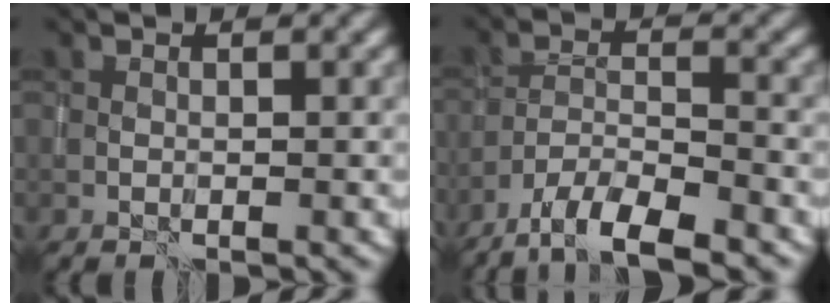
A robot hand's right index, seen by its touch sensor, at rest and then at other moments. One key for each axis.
{"total": 8.1, "fx": -6.6, "fy": 2.3, "fz": 4.0, "tx": -0.059, "ty": -0.014, "tz": -0.111}